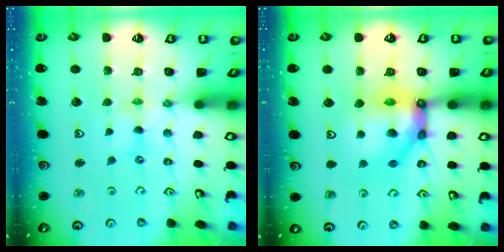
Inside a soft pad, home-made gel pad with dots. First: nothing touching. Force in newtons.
{"total": 15.2, "press": 15.1, "slide": 1.5}